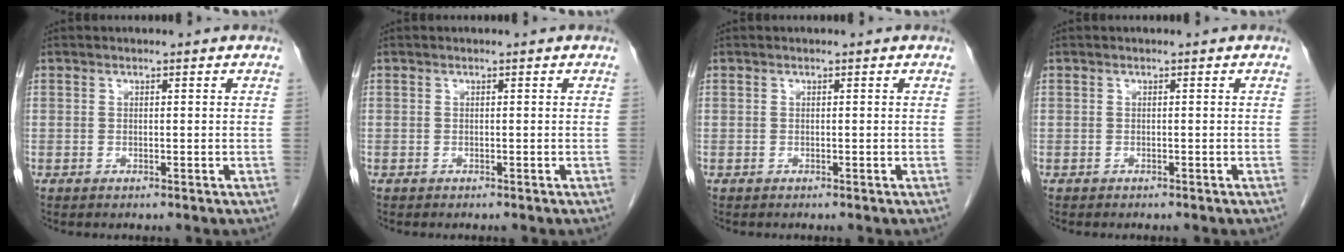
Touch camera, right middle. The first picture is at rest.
{"total": 0.0}
{"total": 0.0}
{"total": 0.8, "force": [-0.7, 0.3, 0.3], "torque": [-0.011, 0.000, -0.007]}